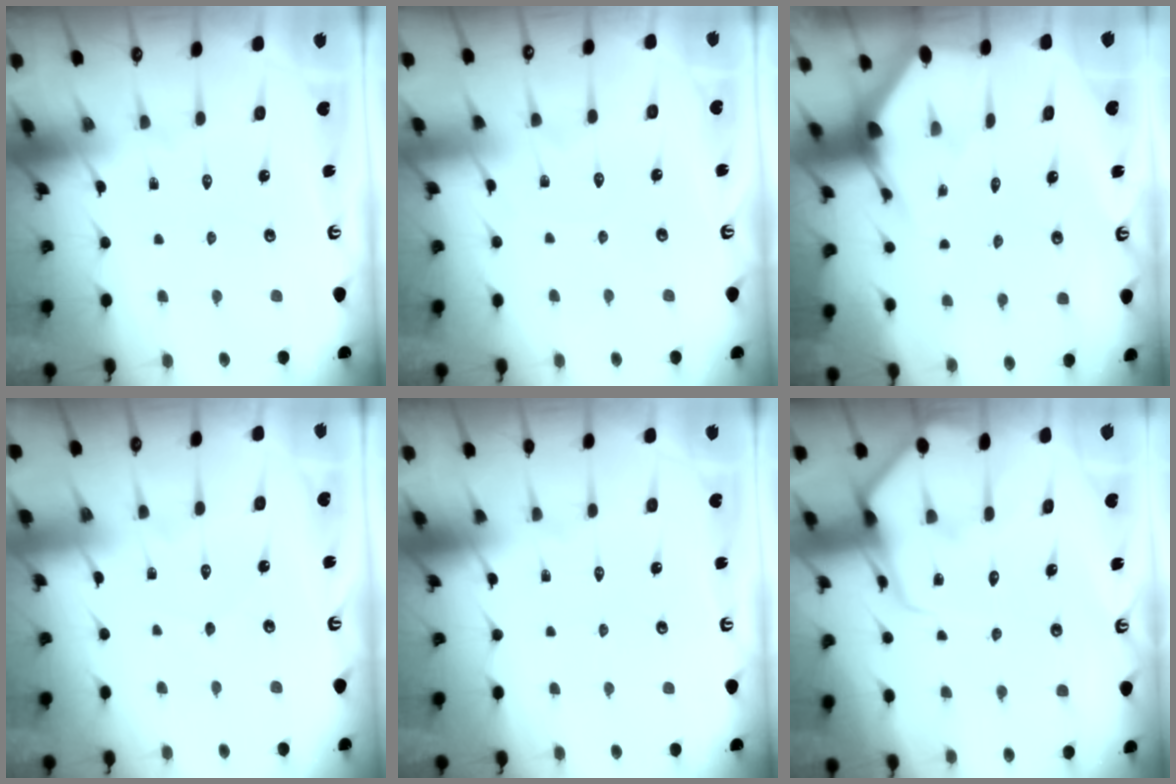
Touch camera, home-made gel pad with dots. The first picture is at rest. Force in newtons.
{"total": 3.0, "press": 2.9, "slide": 0.4}
{"total": 2.6, "press": 2.6, "slide": 0.2}
{"total": 2.5, "press": 2.5, "slide": 0.2}
{"total": 0.0}
{"total": 7.7, "press": 7.7, "slide": 0.8}